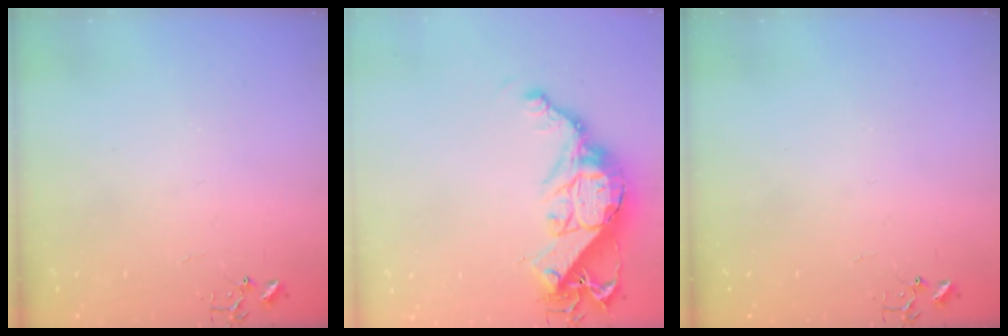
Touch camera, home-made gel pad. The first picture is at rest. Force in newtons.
{"total": 15.3, "press": 15.3, "slide": 1.0}
{"total": 0.0}